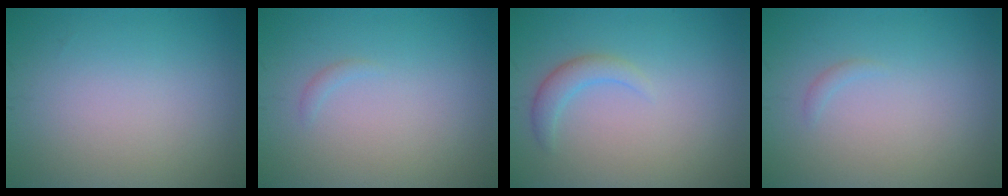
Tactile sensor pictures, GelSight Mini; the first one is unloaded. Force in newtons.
{"total": 0.5, "press": 0.5, "slide": 0.1}
{"total": 1.9, "press": 1.9, "slide": 0.1}
{"total": 0.5, "press": 0.5, "slide": 0.1}